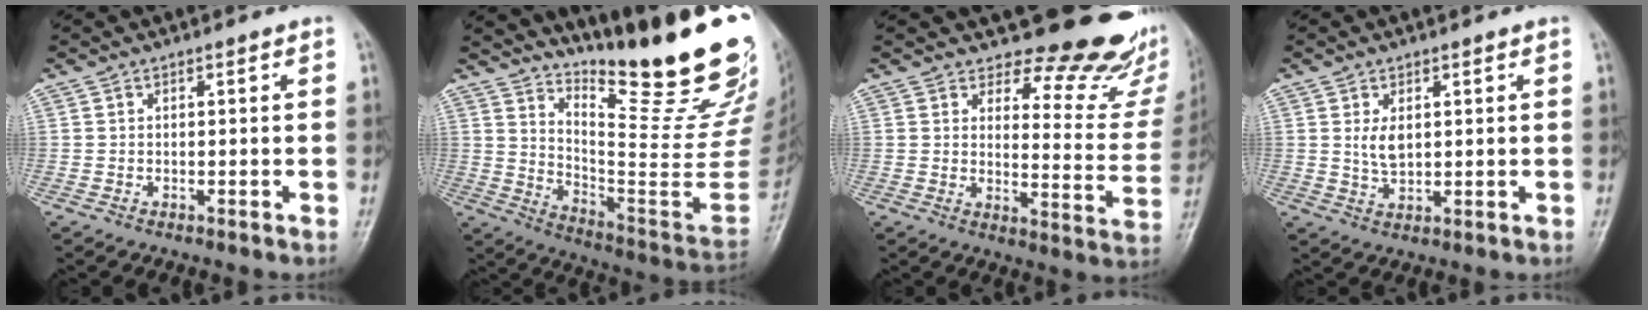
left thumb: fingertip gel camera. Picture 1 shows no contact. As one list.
[{"total": 28.8, "force": [19.1, 5.6, 20.9], "torque": [-0.254, -0.131, 0.292]}, {"total": 18.2, "force": [15.7, 6.5, 6.7], "torque": [-0.017, -0.144, 0.177]}, {"total": 3.7, "force": [1.1, 2.1, 2.8], "torque": [-0.042, -0.014, 0.030]}]